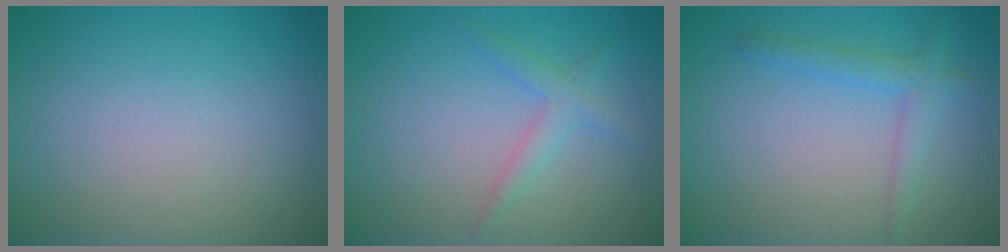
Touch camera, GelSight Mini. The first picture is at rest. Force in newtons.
{"total": 1.9, "press": 1.9, "slide": 0.2}
{"total": 2.2, "press": 2.2, "slide": 0.0}